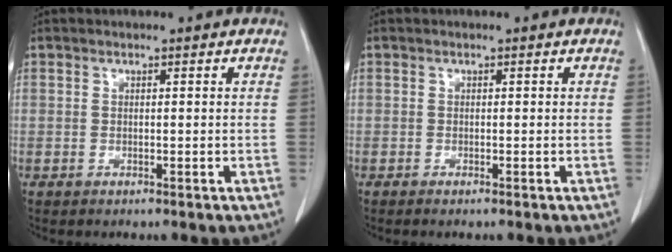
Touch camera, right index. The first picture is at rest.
{"total": 0.6, "force": [-0.5, 0.0, 0.3], "torque": [-0.011, -0.002, -0.008]}